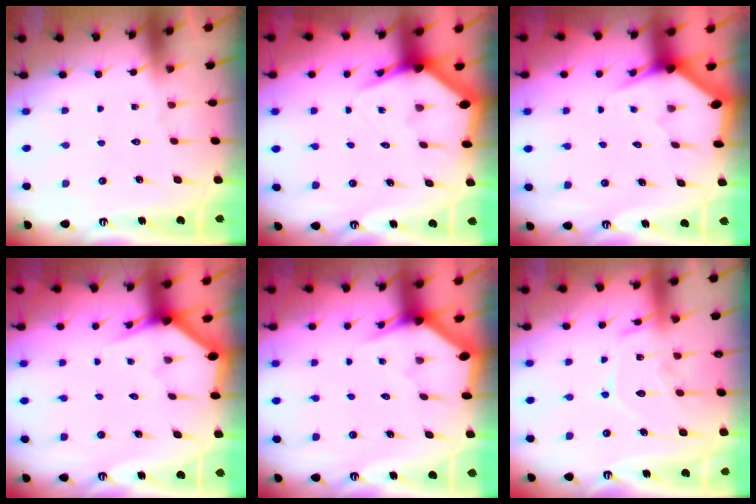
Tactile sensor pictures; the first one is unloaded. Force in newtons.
{"total": 4.3, "press": 4.2, "slide": 0.7}
{"total": 3.2, "press": 3.2, "slide": 0.1}
{"total": 3.0, "press": 3.0, "slide": 0.1}
{"total": 3.0, "press": 3.0, "slide": 0.0}
{"total": 13.2, "press": 13.2, "slide": 1.2}